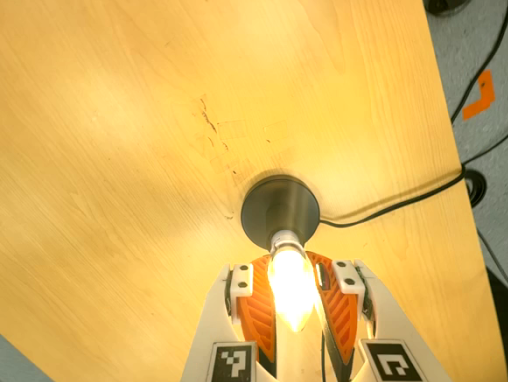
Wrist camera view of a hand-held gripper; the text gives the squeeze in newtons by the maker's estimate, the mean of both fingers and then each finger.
{"total": 20.2, "left": 16.4, "right": 24.1}